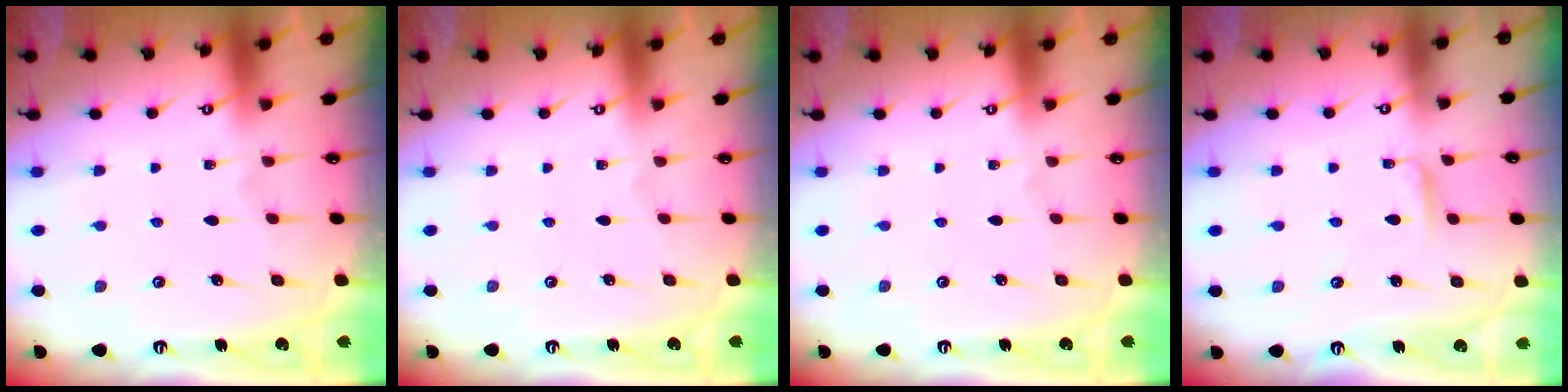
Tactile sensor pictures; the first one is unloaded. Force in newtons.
{"total": 0.0}
{"total": 0.0}
{"total": 3.2, "press": 3.2, "slide": 0.4}